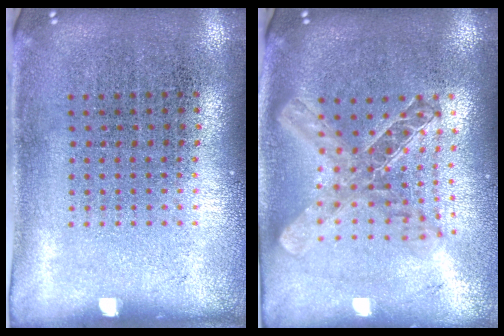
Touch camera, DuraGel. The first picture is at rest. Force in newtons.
{"total": 2.0, "press": 1.7, "slide": 1.1}